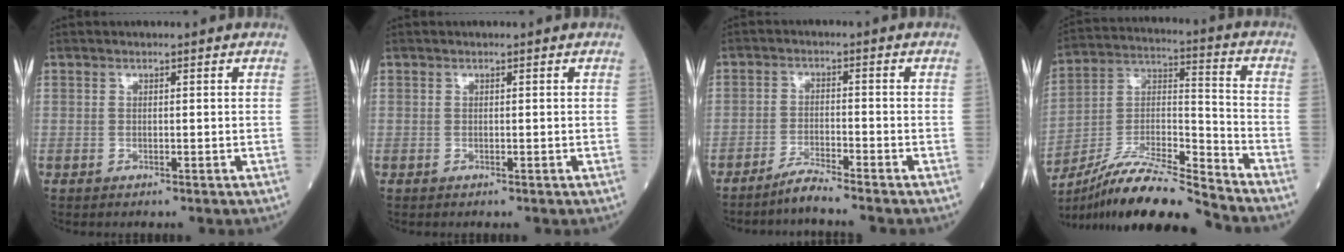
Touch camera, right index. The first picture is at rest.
{"total": 0.0}
{"total": 3.6, "force": [-3.4, -0.9, 1.0], "torque": [-0.021, -0.015, -0.068]}
{"total": 16.2, "force": [-14.6, 0.2, 6.9], "torque": [-0.124, 0.019, -0.266]}